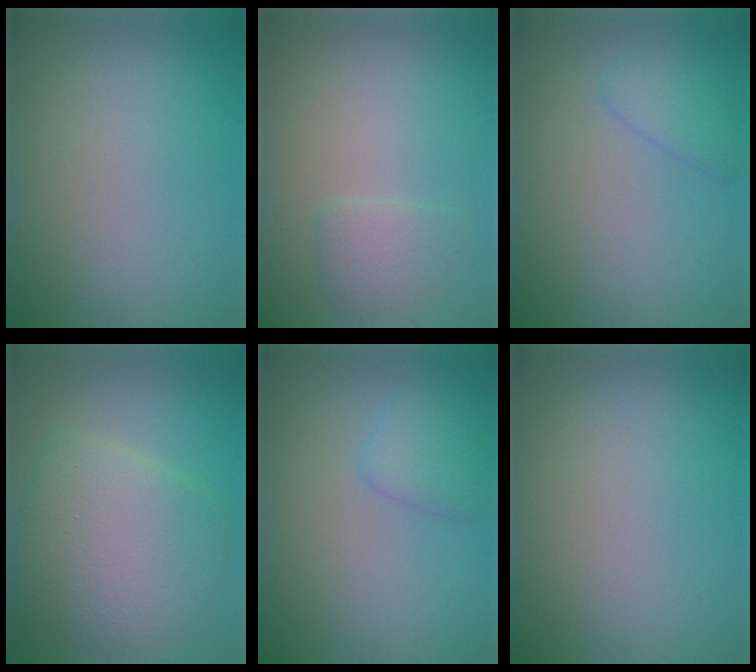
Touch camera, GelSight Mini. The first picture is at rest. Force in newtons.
{"total": 1.7, "press": 1.6, "slide": 0.2}
{"total": 1.8, "press": 1.8, "slide": 0.2}
{"total": 7.2, "press": 7.2, "slide": 0.7}
{"total": 1.9, "press": 1.9, "slide": 0.2}
{"total": 0.0}